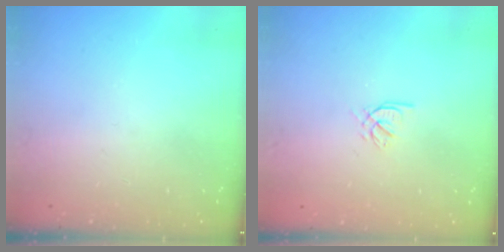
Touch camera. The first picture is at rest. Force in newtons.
{"total": 2.1, "press": 2.0, "slide": 0.5}